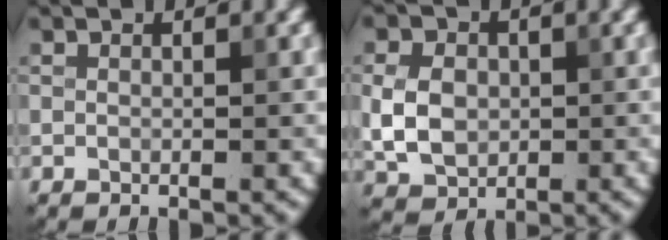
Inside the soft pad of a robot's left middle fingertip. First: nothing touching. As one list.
[{"total": 4.3, "force": [-0.2, 3.4, 2.6], "torque": [-0.057, 0.001, -0.005]}]